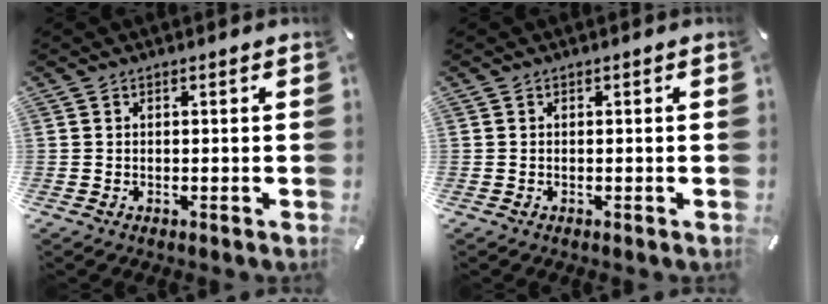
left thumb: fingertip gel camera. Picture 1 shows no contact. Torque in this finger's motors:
{"motor_torque": [0.00, 0.00, 0.00, 0.00, 0.00]}